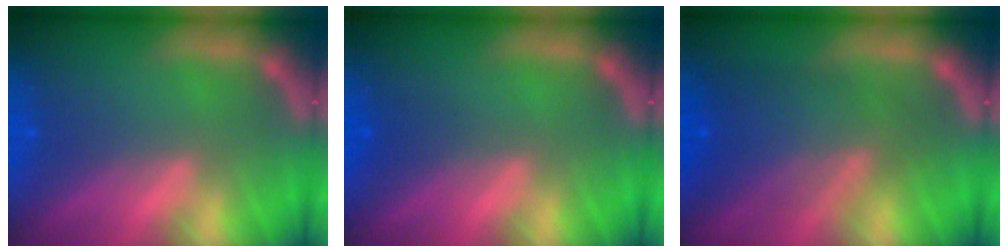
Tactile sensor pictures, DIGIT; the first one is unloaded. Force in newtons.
{"total": 1.0}
{"total": 7.1}